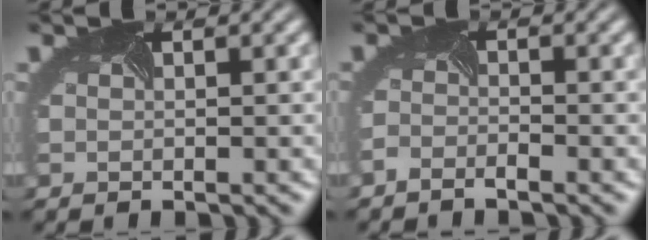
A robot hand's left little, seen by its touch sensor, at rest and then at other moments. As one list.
[{"total": 1.4, "force": [-1.3, 0.0, 0.3], "torque": [-0.014, -0.009, -0.031]}]